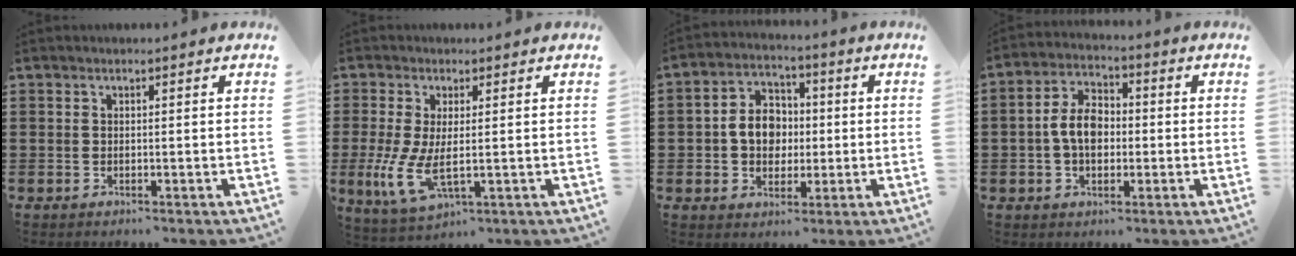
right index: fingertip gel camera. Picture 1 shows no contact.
{"total": 7.0, "force": [-0.2, 2.6, 6.5], "torque": [-0.152, -0.020, -0.003]}
{"total": 6.8, "force": [-0.2, 5.7, 3.7], "torque": [-0.085, 0.014, -0.008]}
{"total": 6.8, "force": [-0.4, 4.3, 5.2], "torque": [-0.115, 0.011, -0.012]}